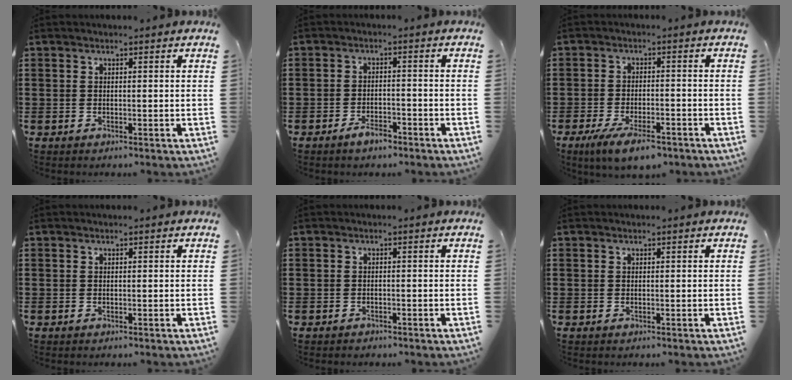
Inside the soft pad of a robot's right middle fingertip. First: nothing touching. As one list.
[{"total": 2.9, "force": [-2.4, 0.9, 1.4], "torque": [-0.023, 0.006, -0.046]}, {"total": 5.7, "force": [-4.2, 1.6, 3.5], "torque": [-0.067, -0.001, -0.077]}, {"total": 0.0}, {"total": 1.0, "force": [-0.8, 0.5, -0.1], "torque": [0.002, 0.005, -0.020]}, {"total": 0.0}]